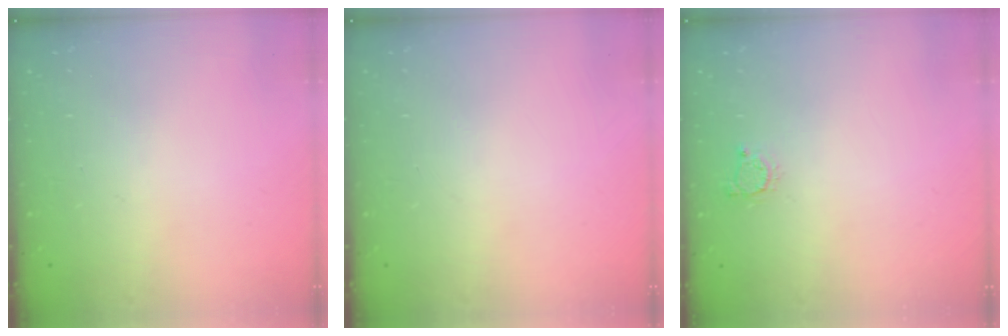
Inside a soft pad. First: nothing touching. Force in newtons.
{"total": 0.0}
{"total": 2.2, "press": 2.2, "slide": 0.4}